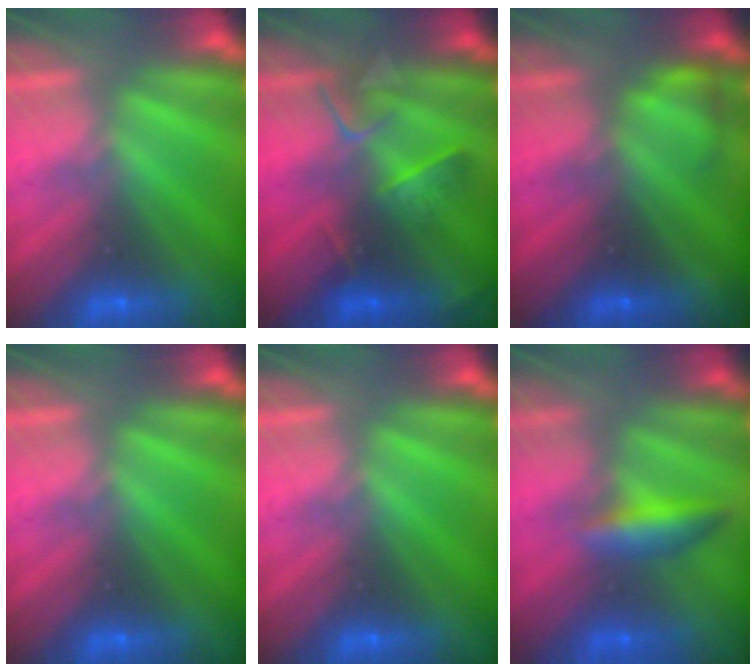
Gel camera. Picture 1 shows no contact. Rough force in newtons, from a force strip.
{"total": 2.6}
{"total": 2.3}
{"total": 0.0}
{"total": 0.0}
{"total": 2.4}